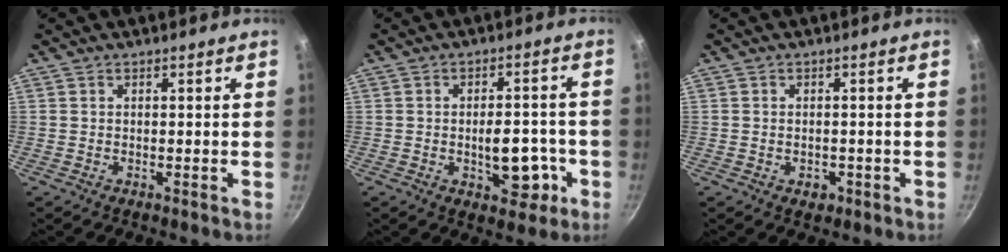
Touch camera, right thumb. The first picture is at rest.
{"total": 9.4, "force": [-2.4, 5.3, 7.4], "torque": [-0.064, 0.017, -0.025]}
{"total": 2.6, "force": [-1.0, 1.8, 1.5], "torque": [-0.018, 0.005, -0.008]}